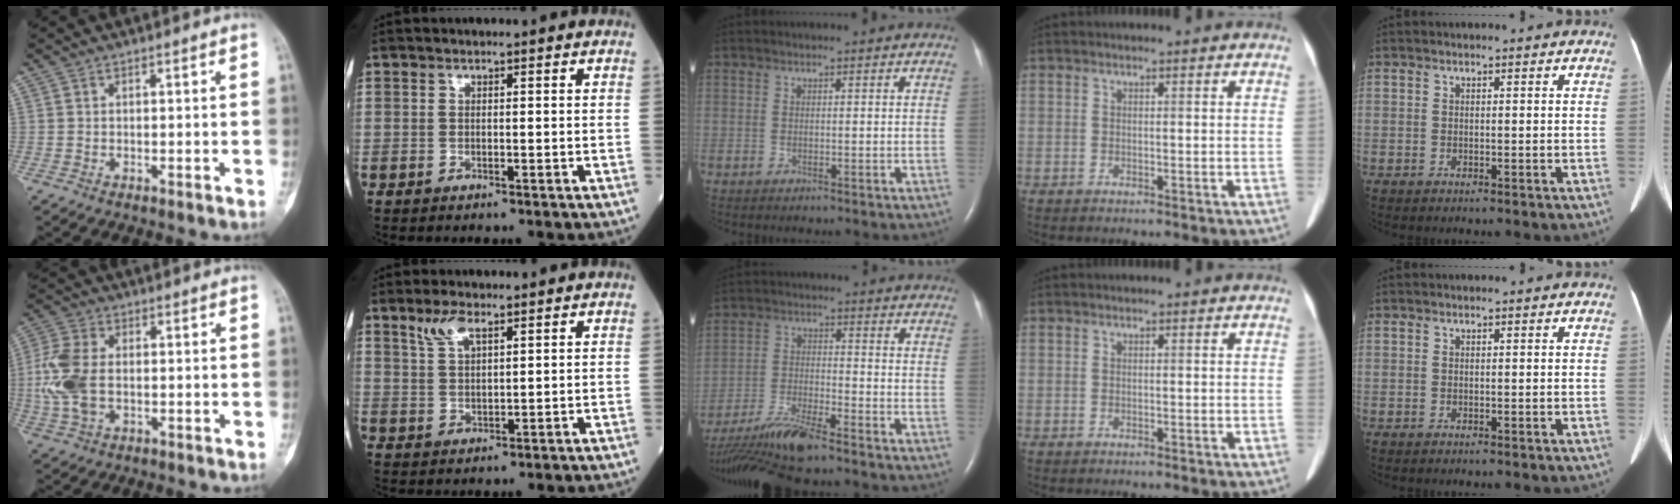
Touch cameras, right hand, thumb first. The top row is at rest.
{"thumb": {"total": 10.0, "force": [-0.5, 6.0, 7.9], "torque": [-0.192, 0.008, -0.010]}, "index": {"total": 4.0, "force": [2.8, 1.0, 2.7], "torque": [-0.062, 0.005, 0.061]}, "middle": {"total": 11.6, "force": [-9.9, 0.5, 6.0], "torque": [-0.118, -0.017, -0.178]}}